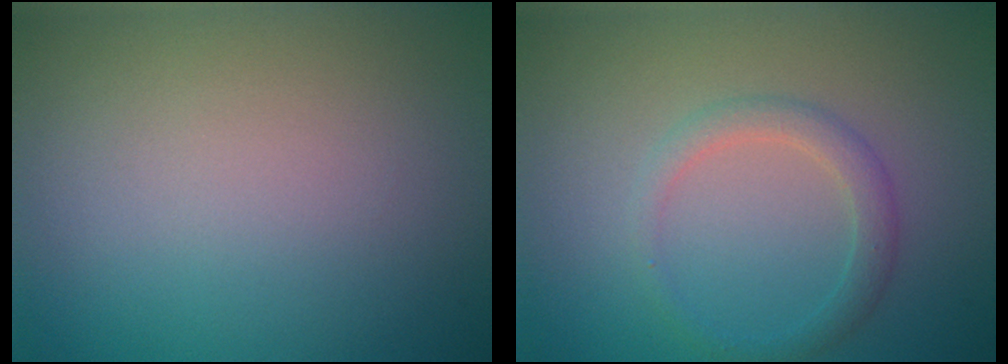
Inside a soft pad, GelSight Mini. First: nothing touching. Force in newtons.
{"total": 2.0, "press": 2.0, "slide": 0.0}